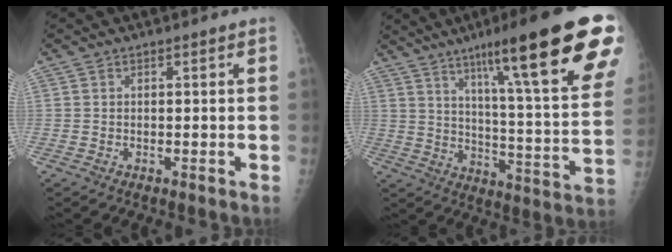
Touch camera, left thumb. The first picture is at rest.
{"total": 28.5, "force": [16.2, 3.6, 23.2], "torque": [-0.300, -0.044, 0.238]}